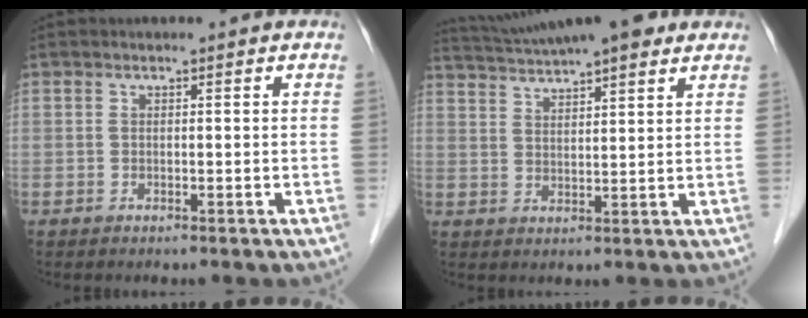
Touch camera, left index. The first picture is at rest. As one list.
[{"total": 14.0, "force": [11.9, 1.8, 7.3], "torque": [-0.126, 0.031, 0.180]}]